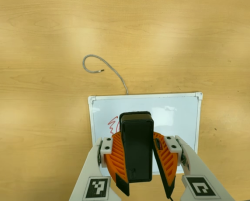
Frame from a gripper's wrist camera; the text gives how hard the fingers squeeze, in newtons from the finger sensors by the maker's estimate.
{"total": 10.4, "left": 10.2, "right": 10.5}